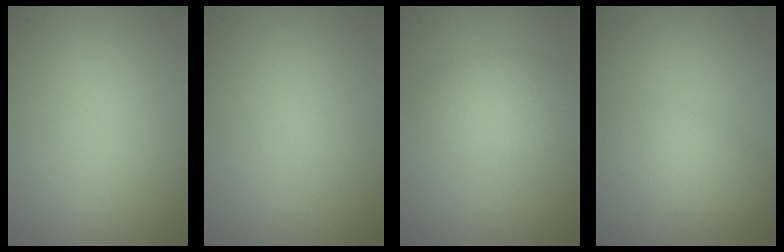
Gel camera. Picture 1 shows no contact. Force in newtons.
{"total": 0.0}
{"total": 2.6, "press": 2.6, "slide": 0.0}
{"total": 2.4, "press": 2.4, "slide": 0.1}